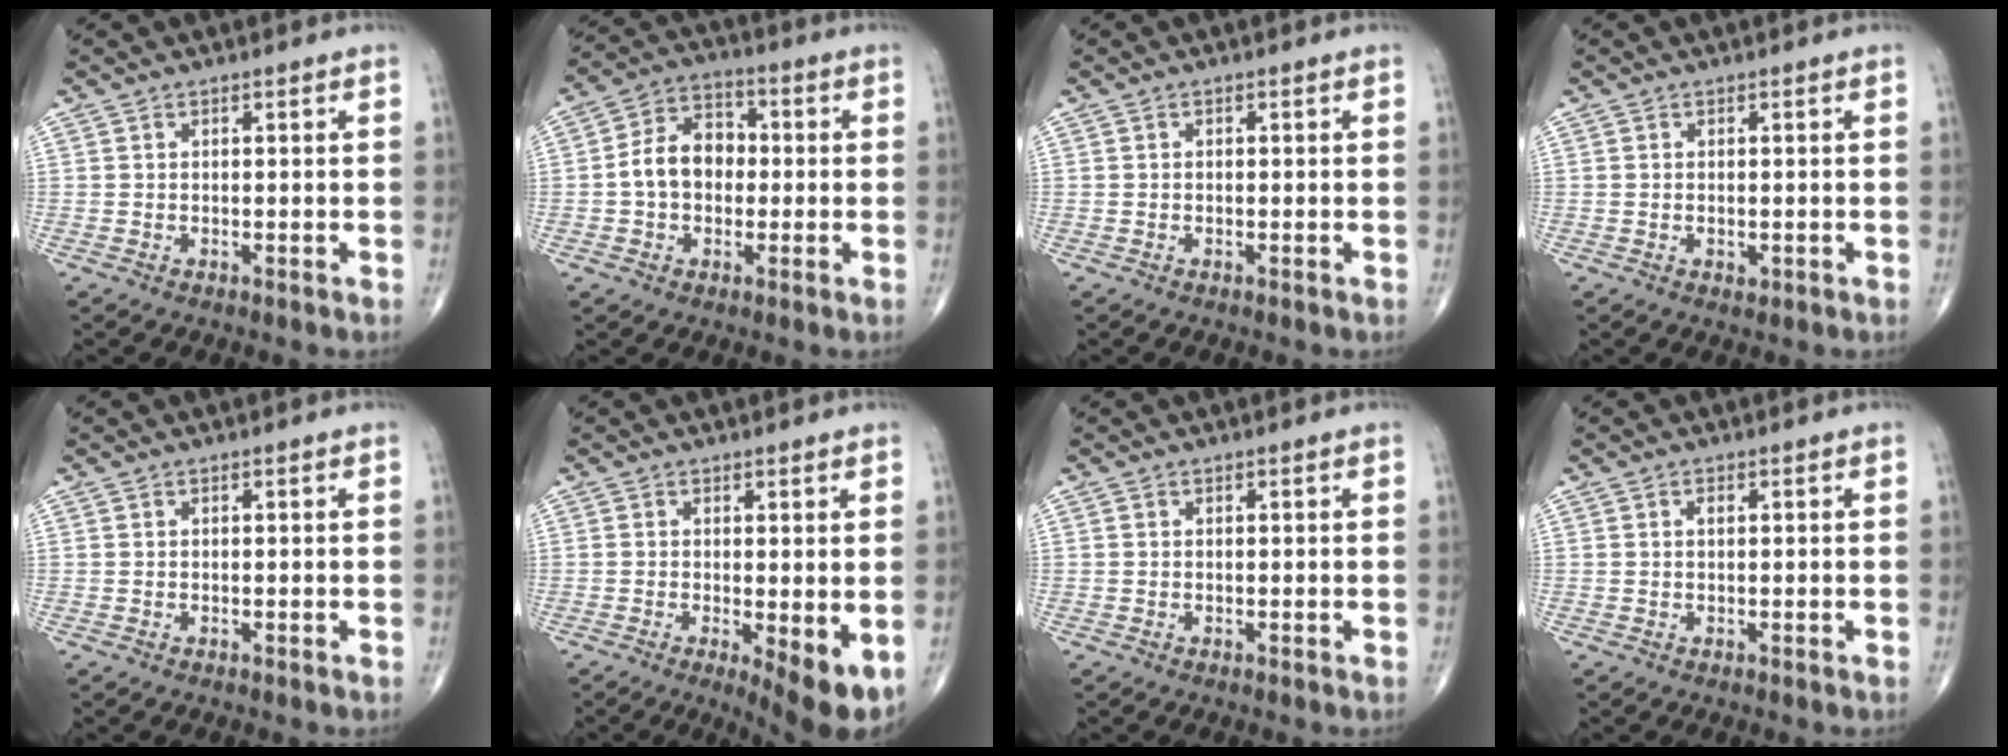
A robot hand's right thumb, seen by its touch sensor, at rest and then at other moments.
{"total": 9.7, "force": [-0.5, 7.2, 6.5], "torque": [-0.092, 0.030, -0.021]}
{"total": 0.0}
{"total": 1.2, "force": [-0.2, 0.7, 0.9], "torque": [-0.012, -0.003, -0.002]}
{"total": 0.0}
{"total": 7.0, "force": [-1.4, 1.9, 6.6], "torque": [-0.097, -0.021, -0.019]}
{"total": 0.0}
{"total": 0.9, "force": [0.3, 0.5, 0.7], "torque": [-0.011, 0.002, 0.004]}